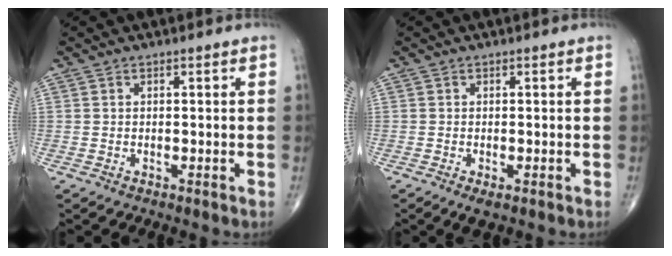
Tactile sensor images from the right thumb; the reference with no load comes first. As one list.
[{"total": 2.0, "force": [-0.9, 0.8, 1.5], "torque": [-0.030, -0.005, -0.013]}]